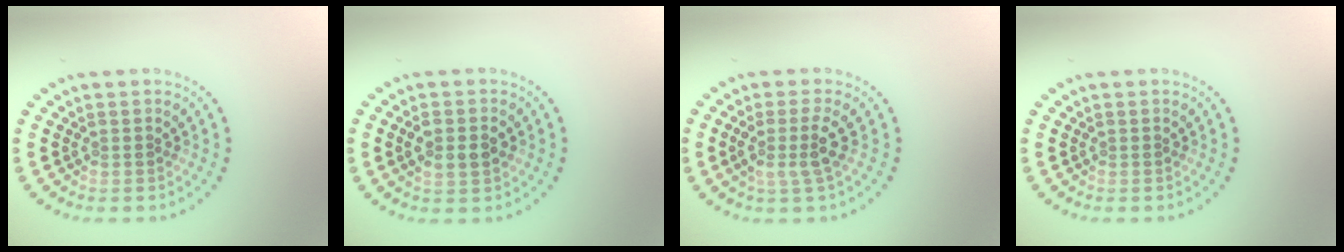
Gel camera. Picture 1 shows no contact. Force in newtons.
{"total": 2.3, "press": 2.3, "slide": 0.0}
{"total": 2.6, "press": 2.0, "slide": 1.7}
{"total": 0.0}